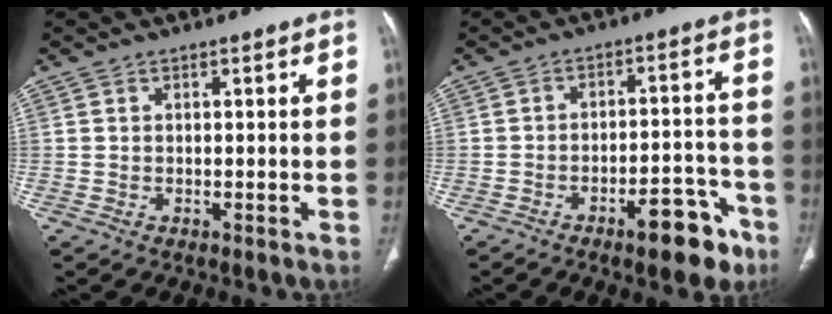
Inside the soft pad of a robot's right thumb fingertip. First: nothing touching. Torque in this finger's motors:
{"motor_torque": [1.40, 1.64, 0.04, -0.17, 0.22]}